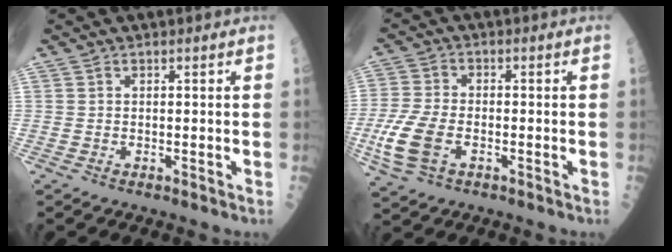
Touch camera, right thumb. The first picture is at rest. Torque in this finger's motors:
{"motor_torque": [-0.05, 0.22, 0.22, 0.02, 0.27]}